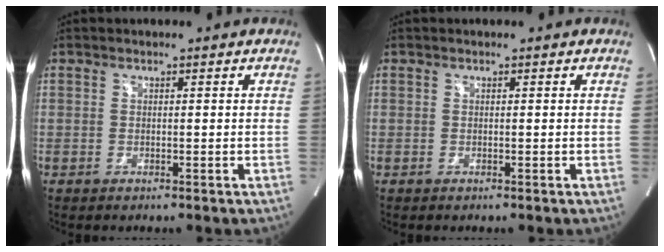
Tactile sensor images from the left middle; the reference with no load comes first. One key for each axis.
{"total": 0.0}